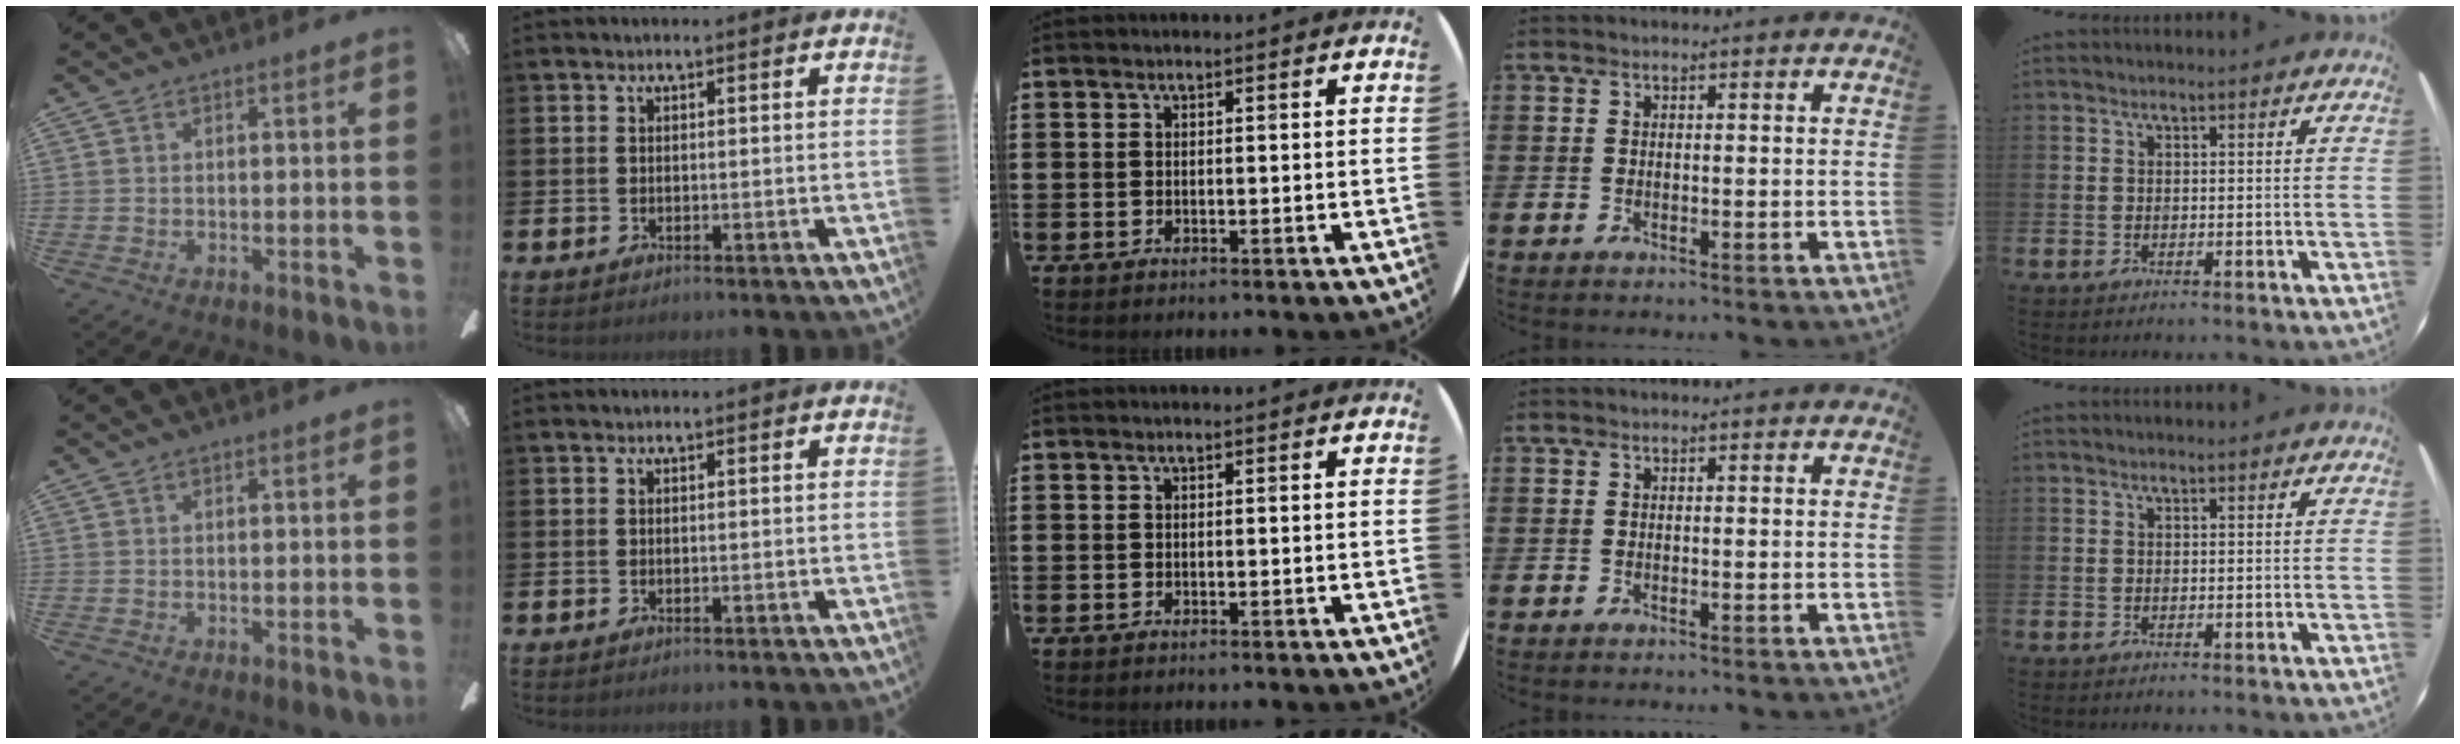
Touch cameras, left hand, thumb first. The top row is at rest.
{}